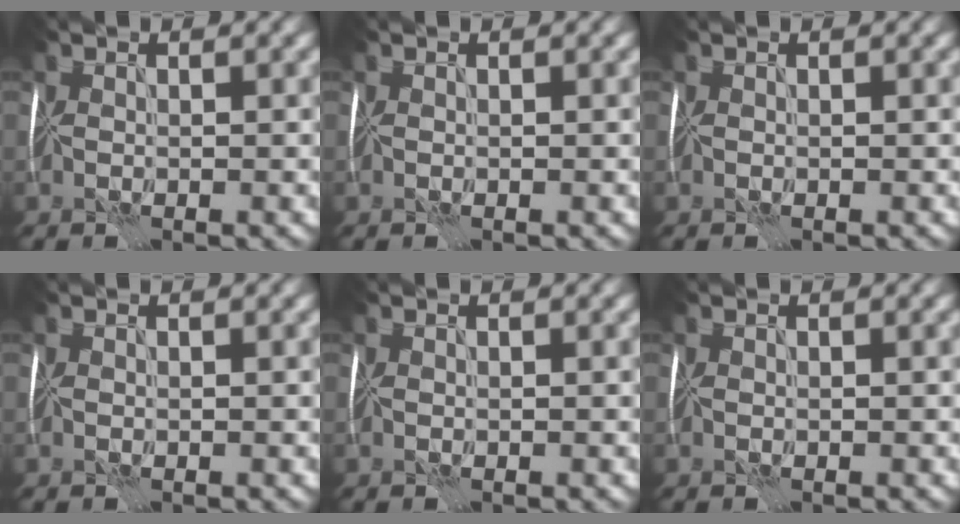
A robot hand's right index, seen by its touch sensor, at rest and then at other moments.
{"total": 0.0}
{"total": 0.0}
{"total": 0.0}
{"total": 0.0}
{"total": 0.0}